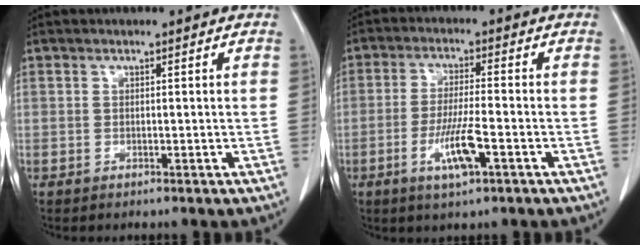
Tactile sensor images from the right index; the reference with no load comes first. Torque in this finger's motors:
{"motor_torque": [0.18, -0.11, 0.17, 0.11]}